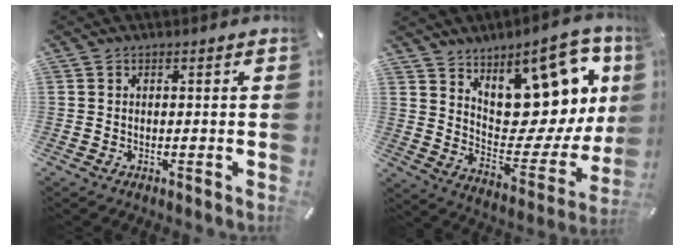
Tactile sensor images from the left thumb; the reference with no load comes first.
{"total": 19.2, "force": [12.1, 9.3, 11.7], "torque": [-0.149, -0.108, 0.207]}